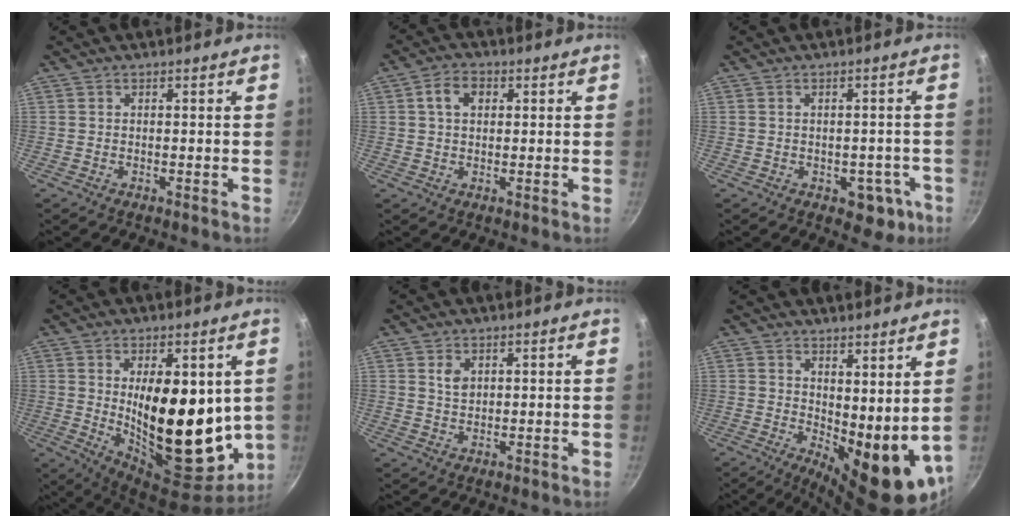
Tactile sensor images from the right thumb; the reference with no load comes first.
{"total": 5.2, "force": [1.4, 3.7, 3.4], "torque": [-0.045, 0.008, 0.017]}
{"total": 6.5, "force": [-2.3, 4.3, 4.3], "torque": [-0.016, 0.022, -0.014]}
{"total": 22.3, "force": [2.0, 10.9, 19.3], "torque": [-0.257, -0.050, 0.049]}
{"total": 2.7, "force": [1.0, 1.9, 1.6], "torque": [-0.020, -0.002, 0.019]}
{"total": 13.6, "force": [4.1, 5.6, 11.7], "torque": [-0.132, -0.046, 0.070]}